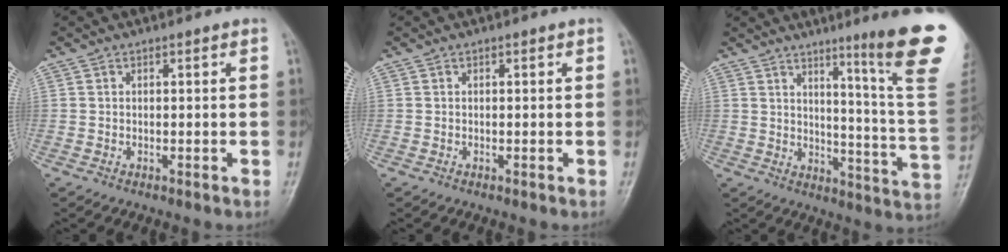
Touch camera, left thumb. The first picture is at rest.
{"total": 0.0}
{"total": 18.8, "force": [10.7, -0.1, 15.5], "torque": [-0.179, -0.087, 0.142]}